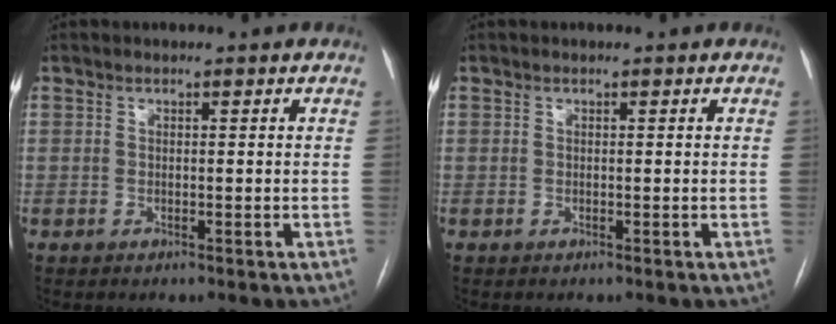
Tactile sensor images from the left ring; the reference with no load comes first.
{"total": 0.0}